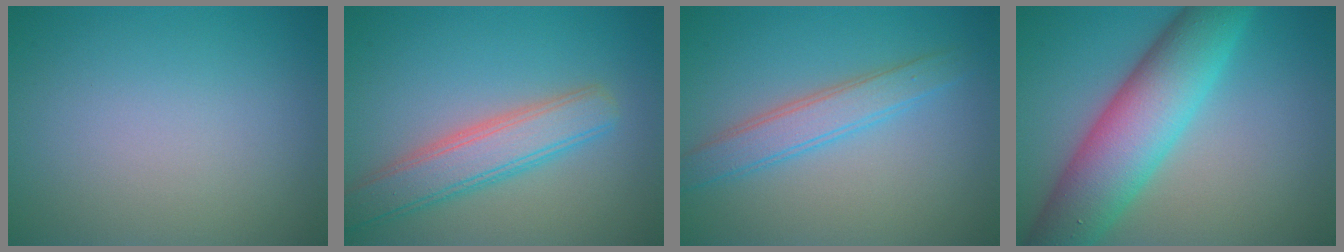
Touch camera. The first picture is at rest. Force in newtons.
{"total": 4.7, "press": 4.7, "slide": 0.3}
{"total": 3.2, "press": 3.2, "slide": 0.3}
{"total": 9.1, "press": 9.1, "slide": 0.2}